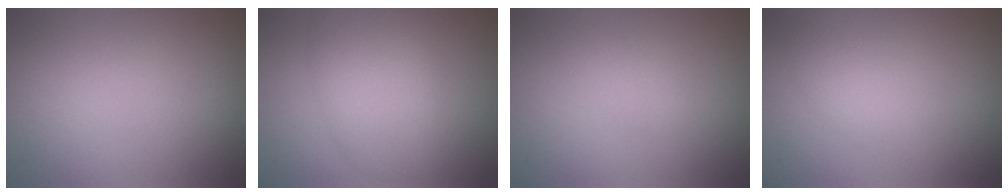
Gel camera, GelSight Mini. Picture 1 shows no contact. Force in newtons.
{"total": 5.4, "press": 5.4, "slide": 0.4}
{"total": 1.3, "press": 1.3, "slide": 0.1}
{"total": 1.4, "press": 1.4, "slide": 0.1}